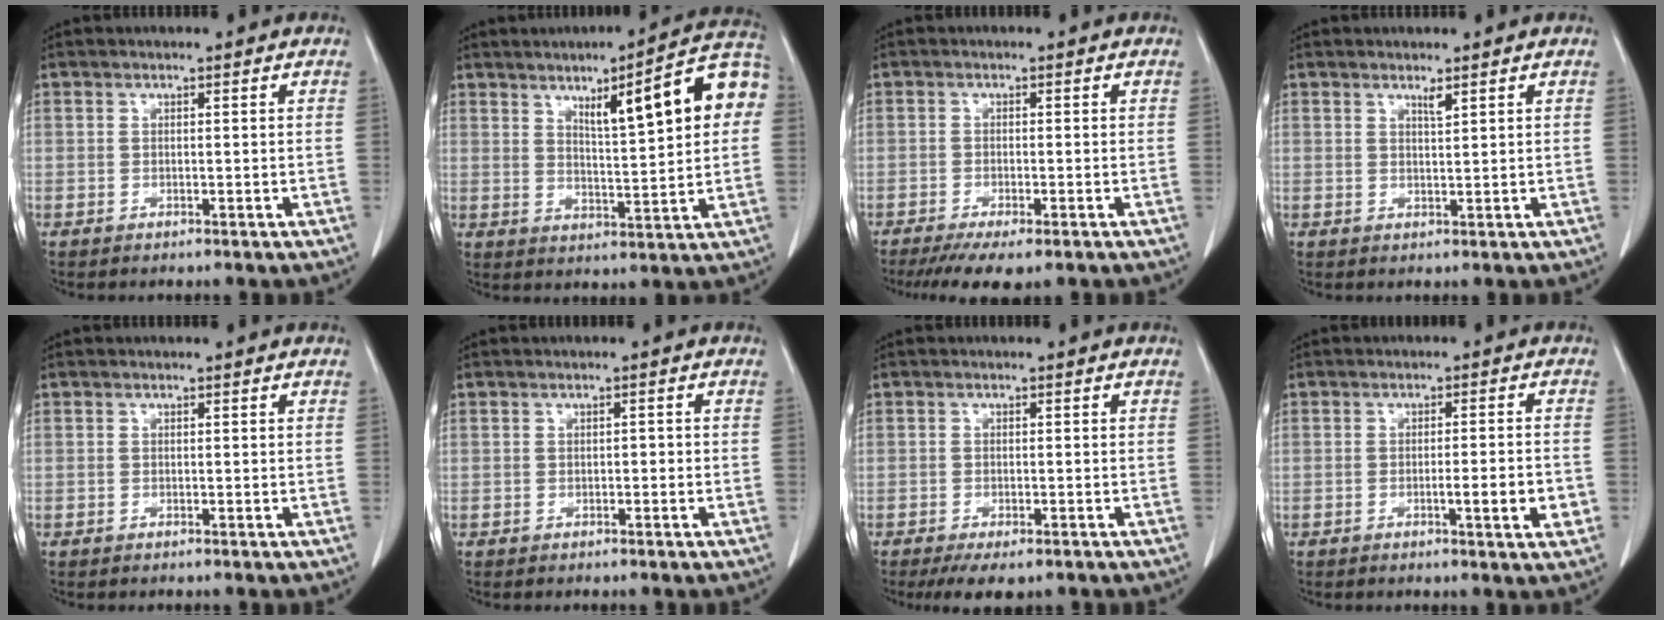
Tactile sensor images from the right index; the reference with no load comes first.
{"total": 14.1, "force": [4.2, 1.9, 13.3], "torque": [-0.182, 0.022, 0.058]}
{"total": 6.2, "force": [-4.5, 1.3, 4.1], "torque": [-0.062, -0.014, -0.071]}
{"total": 1.2, "force": [0.9, -0.1, 0.8], "torque": [-0.015, -0.006, 0.017]}
{"total": 0.0}
{"total": 0.6, "force": [-0.2, 0.4, 0.4], "torque": [-0.004, 0.002, -0.004]}
{"total": 4.8, "force": [-3.4, 1.8, 2.8], "torque": [-0.039, -0.008, -0.050]}
{"total": 5.1, "force": [-1.6, 0.3, 4.9], "torque": [-0.068, -0.004, -0.021]}